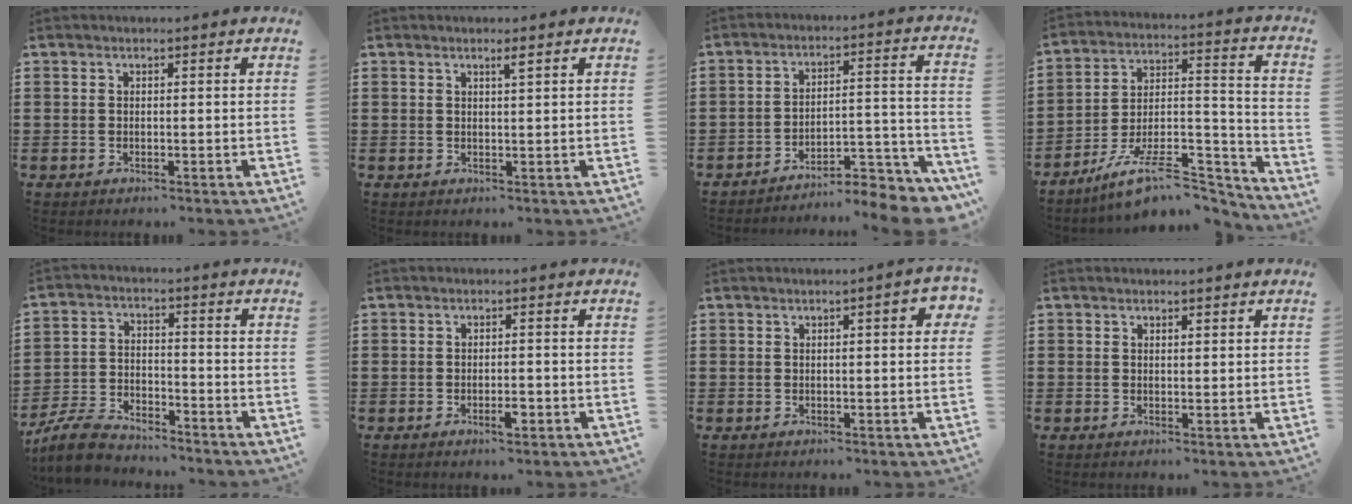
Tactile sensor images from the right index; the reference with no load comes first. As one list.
[{"total": 1.4, "force": [0.8, 0.0, 1.1], "torque": [-0.021, -0.001, 0.013]}, {"total": 7.1, "force": [-6.7, 0.9, 2.1], "torque": [-0.023, 0.007, -0.131]}, {"total": 11.8, "force": [-8.9, 3.8, 6.6], "torque": [-0.103, 0.032, -0.163]}, {"total": 6.4, "force": [-6.0, 1.4, 1.7], "torque": [-0.051, 0.006, -0.122]}, {"total": 2.3, "force": [-1.1, 0.8, 1.9], "torque": [-0.034, 0.001, -0.020]}, {"total": 2.5, "force": [0.5, 0.4, 2.4], "torque": [-0.037, 0.002, 0.005]}, {"total": 0.7, "force": [0.5, 0.3, 0.3], "torque": [-0.007, 0.002, 0.010]}]